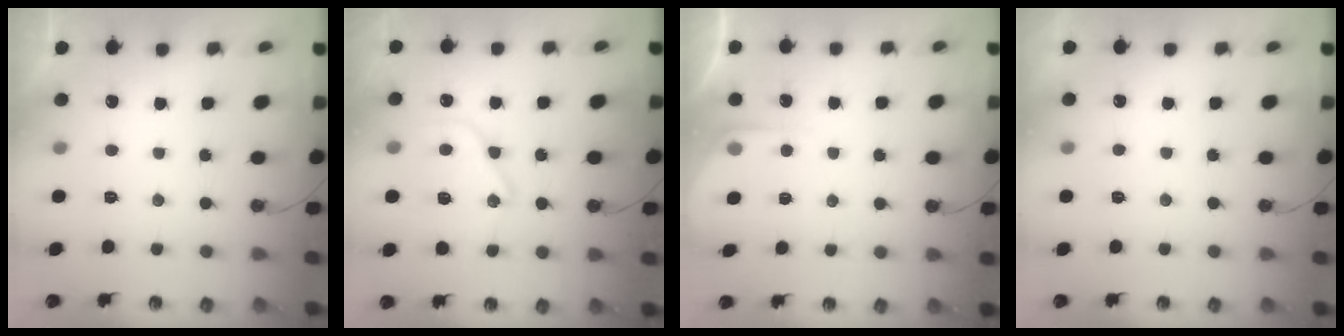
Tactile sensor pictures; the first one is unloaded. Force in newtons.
{"total": 14.8, "press": 14.7, "slide": 1.4}
{"total": 3.1, "press": 3.0, "slide": 0.5}
{"total": 2.9, "press": 2.9, "slide": 0.4}